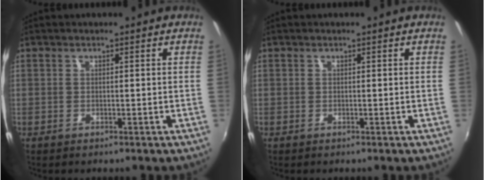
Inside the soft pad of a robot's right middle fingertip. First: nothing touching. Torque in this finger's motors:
{"motor_torque": [0.05, -0.04, -0.02, 0.00]}